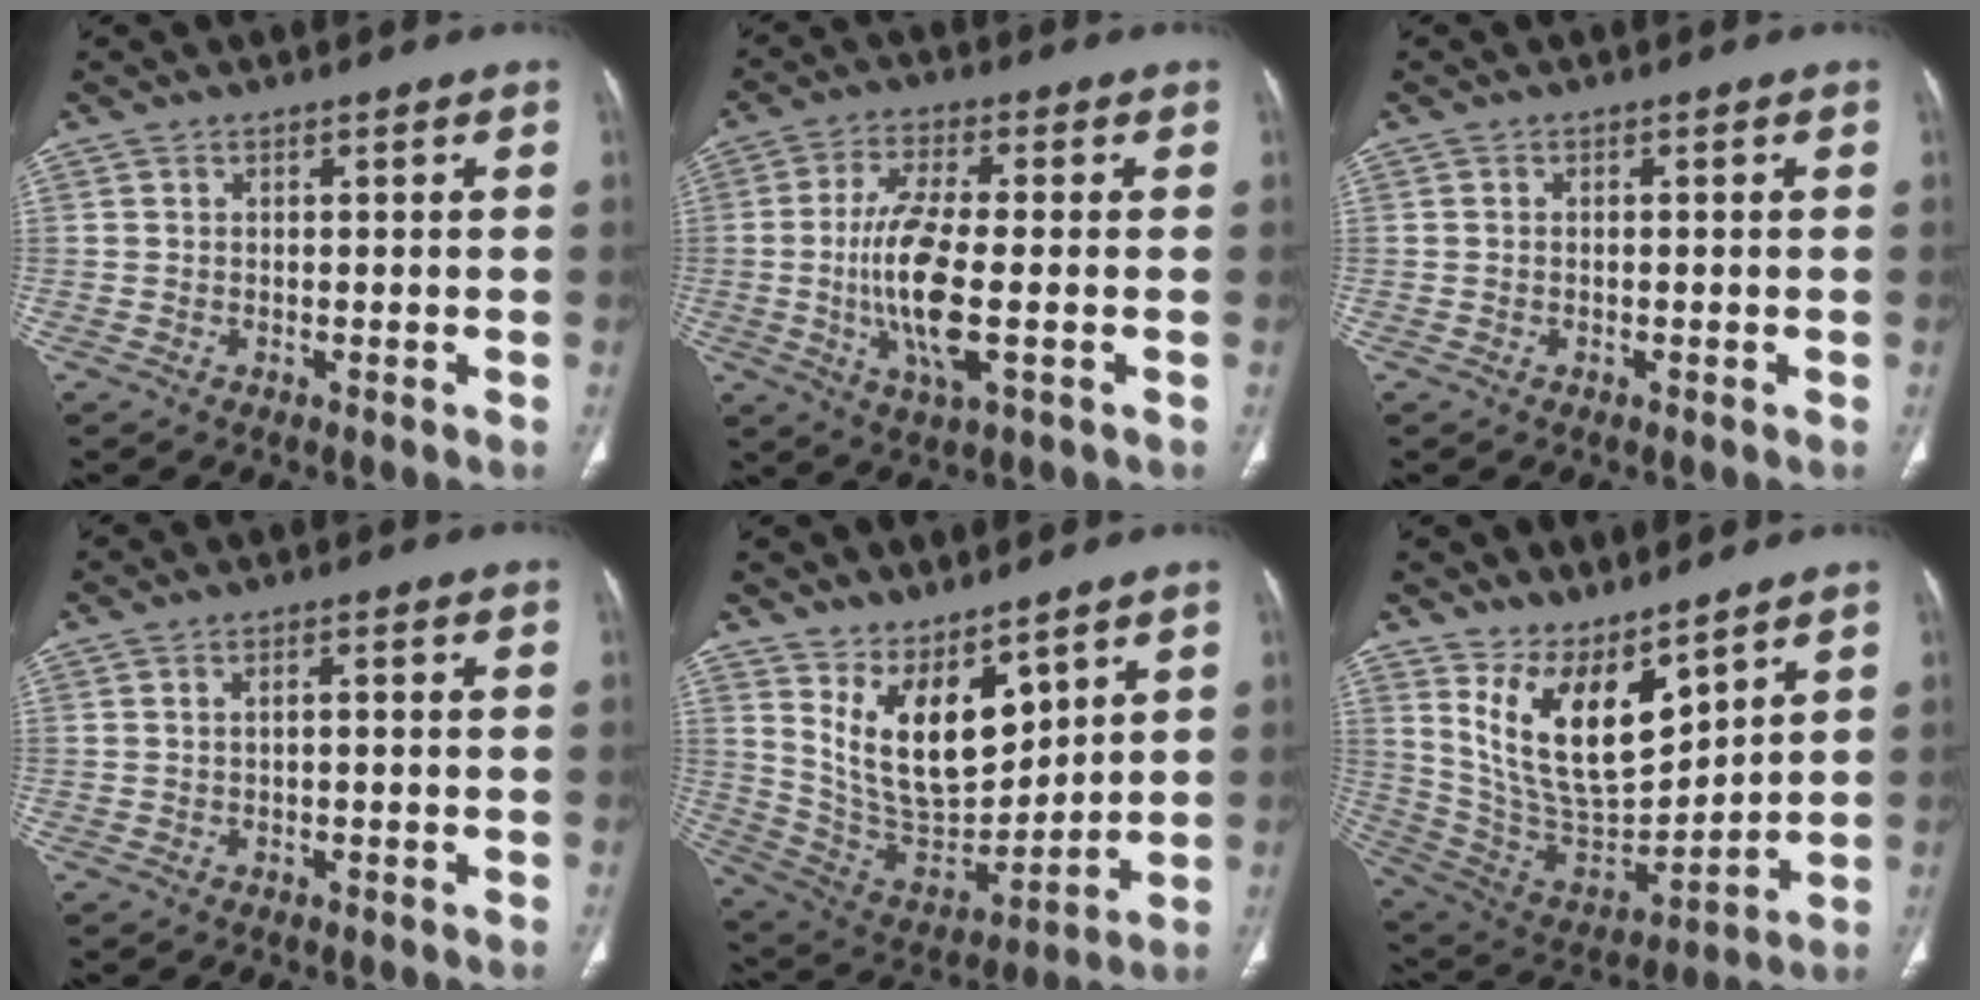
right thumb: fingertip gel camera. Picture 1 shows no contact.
{"total": 12.0, "force": [-1.5, 3.2, 11.4], "torque": [-0.238, -0.005, -0.028]}
{"total": 0.0}
{"total": 1.4, "force": [-0.1, 0.5, 1.3], "torque": [-0.027, 0.007, -0.001]}
{"total": 15.1, "force": [8.2, 7.4, 10.2], "torque": [-0.140, -0.062, 0.186]}
{"total": 16.0, "force": [9.8, 6.8, 10.6], "torque": [-0.159, -0.070, 0.216]}